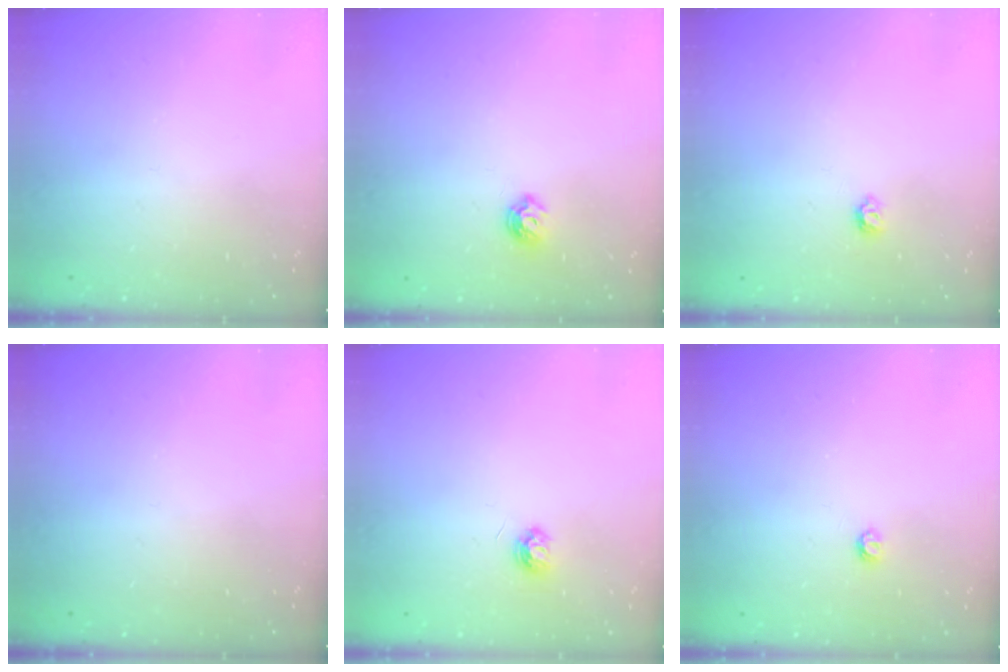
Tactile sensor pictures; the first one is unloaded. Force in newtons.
{"total": 6.6, "press": 6.6, "slide": 1.0}
{"total": 4.0, "press": 3.9, "slide": 0.6}
{"total": 0.0}
{"total": 3.9, "press": 3.8, "slide": 0.5}
{"total": 3.0, "press": 3.0, "slide": 0.4}